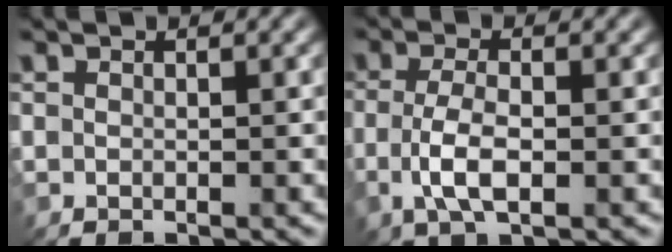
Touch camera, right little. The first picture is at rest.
{"total": 3.7, "force": [-1.0, 1.3, 3.4], "torque": [-0.076, -0.002, -0.023]}